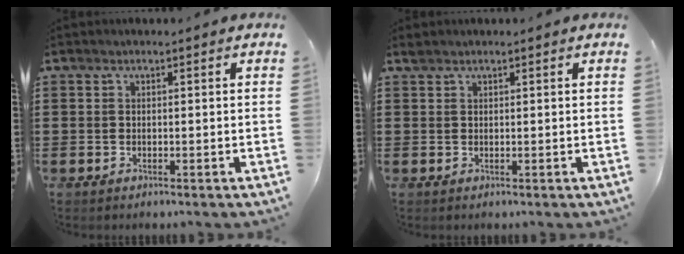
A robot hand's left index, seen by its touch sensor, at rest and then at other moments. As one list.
[{"total": 0.8, "force": [0.8, 0.2, 0.2], "torque": [-0.005, -0.001, 0.016]}]